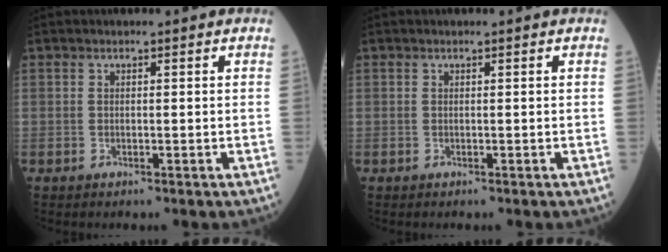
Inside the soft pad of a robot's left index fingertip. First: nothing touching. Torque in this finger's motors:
{"motor_torque": [0.00, 0.00, 0.00, 0.00]}